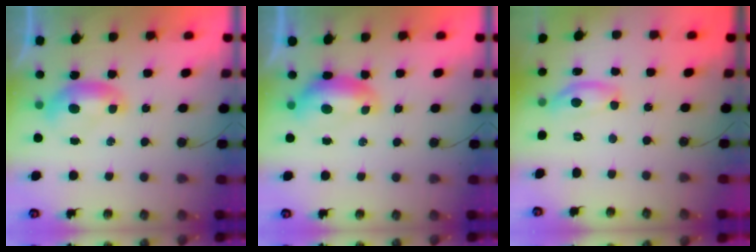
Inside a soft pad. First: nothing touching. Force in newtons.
{"total": 0.7, "press": 0.6, "slide": 0.3}
{"total": 7.2, "press": 7.2, "slide": 0.4}